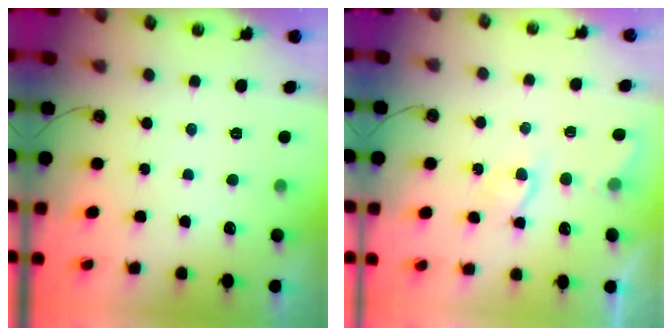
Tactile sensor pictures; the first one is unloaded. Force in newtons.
{"total": 3.3, "press": 3.3, "slide": 0.6}